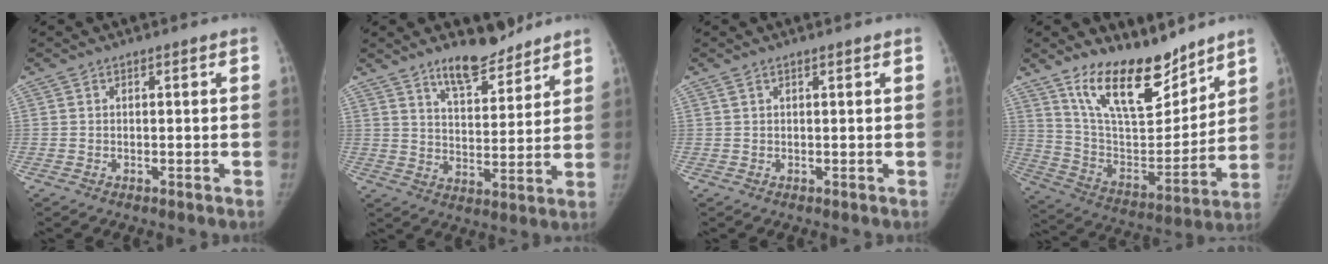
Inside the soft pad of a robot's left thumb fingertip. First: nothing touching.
{"total": 10.3, "force": [8.3, 3.7, 5.0], "torque": [-0.054, -0.059, 0.140]}
{"total": 1.0, "force": [0.7, 0.2, 0.7], "torque": [-0.018, 0.006, 0.016]}
{"total": 19.5, "force": [14.3, 7.9, 10.7], "torque": [-0.135, -0.091, 0.257]}